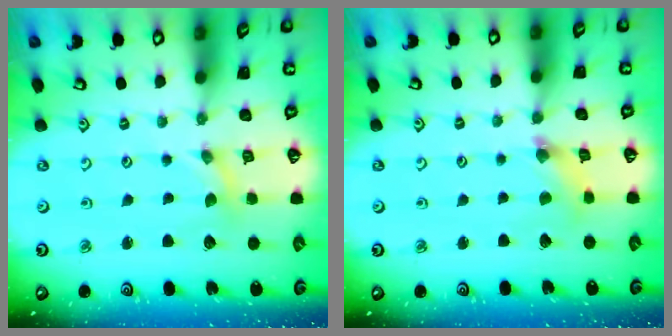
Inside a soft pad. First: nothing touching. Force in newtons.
{"total": 2.5, "press": 2.4, "slide": 0.4}